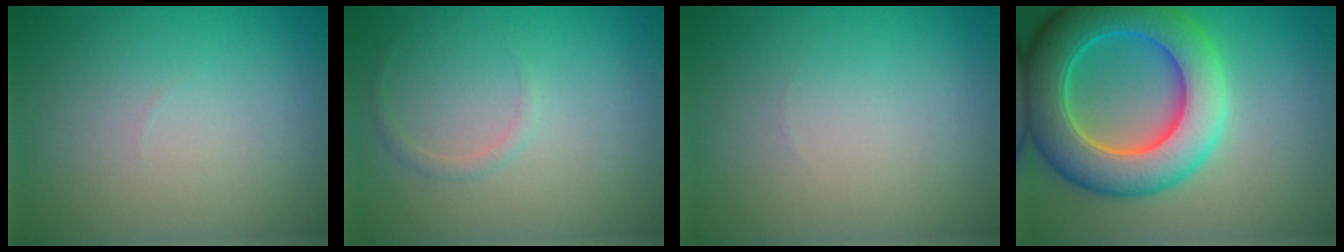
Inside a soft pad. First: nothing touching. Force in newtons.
{"total": 0.8, "press": 0.8, "slide": 0.1}
{"total": 0.0}
{"total": 10.5, "press": 10.5, "slide": 0.3}